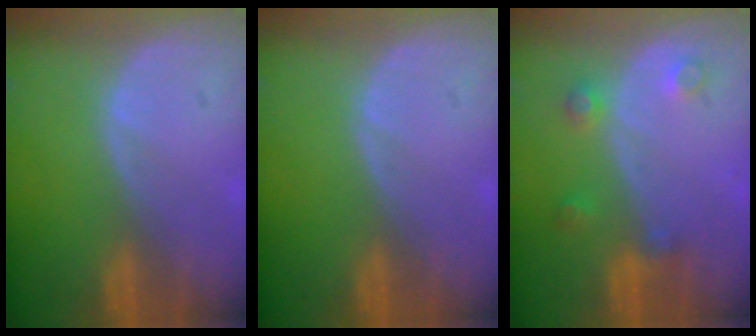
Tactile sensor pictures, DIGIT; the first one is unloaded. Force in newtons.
{"total": 0.0}
{"total": 3.5, "press": 3.3, "slide": 1.3}